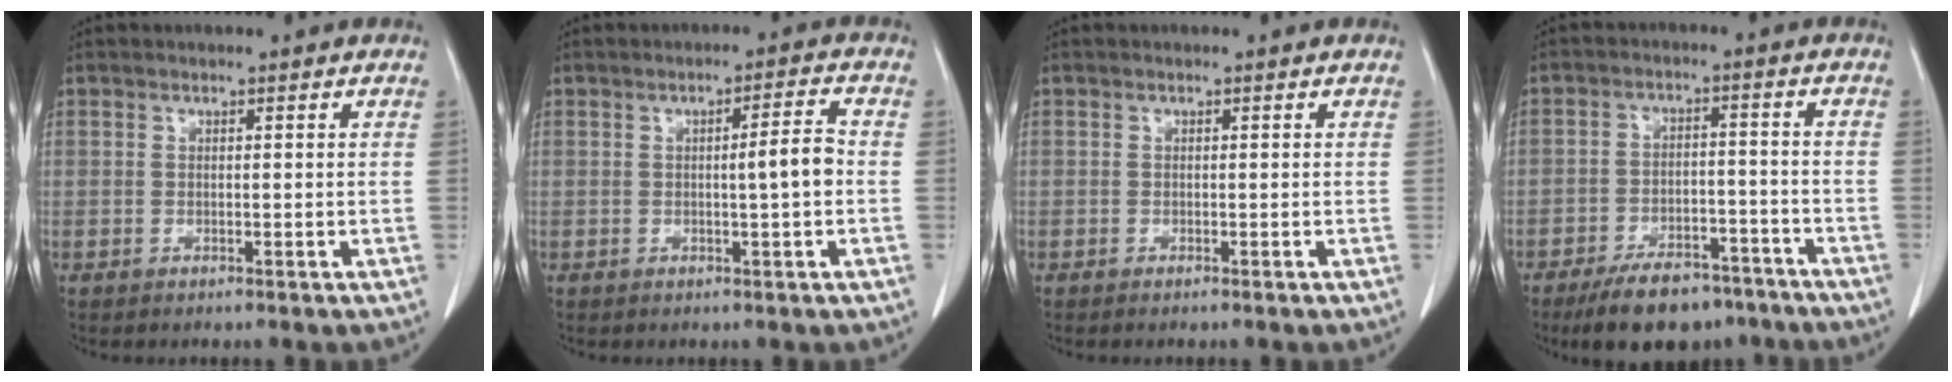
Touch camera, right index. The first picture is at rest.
{"total": 4.1, "force": [-0.4, 0.1, 4.1], "torque": [-0.059, 0.005, -0.007]}
{"total": 0.5, "force": [-0.5, 0.0, 0.2], "torque": [-0.005, -0.002, -0.008]}
{"total": 11.2, "force": [-8.8, 4.9, 4.9], "torque": [-0.068, 0.007, -0.139]}